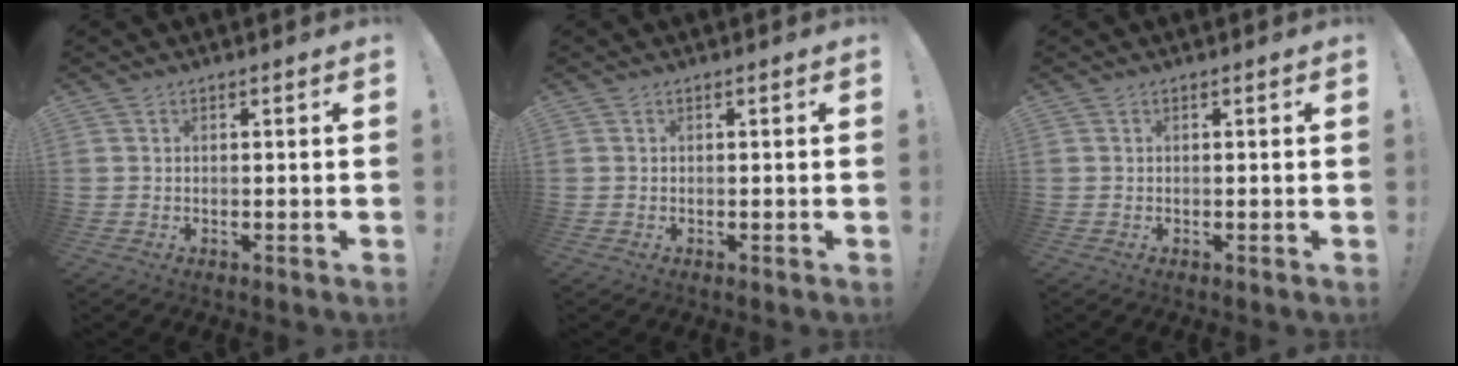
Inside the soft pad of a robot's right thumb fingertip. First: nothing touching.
{"total": 0.0}
{"total": 0.0}